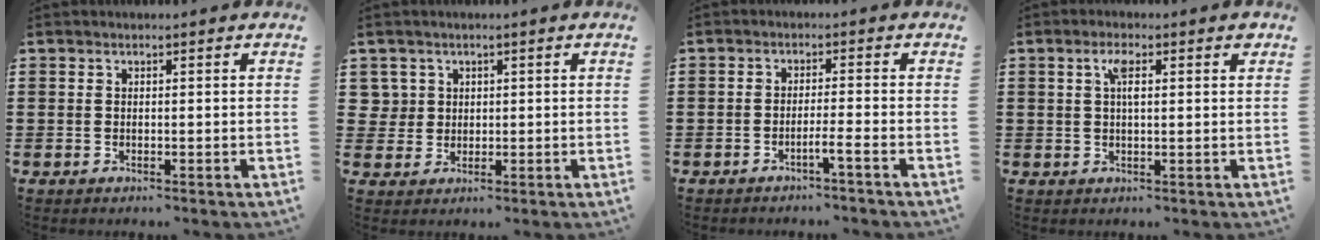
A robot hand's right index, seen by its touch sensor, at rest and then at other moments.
{"total": 2.8, "force": [0.8, 2.6, 0.1], "torque": [-0.017, 0.012, 0.015]}
{"total": 2.3, "force": [-1.6, -0.5, 1.5], "torque": [-0.026, -0.003, -0.031]}
{"total": 3.3, "force": [1.1, 0.9, 3.0], "torque": [-0.046, 0.001, 0.013]}